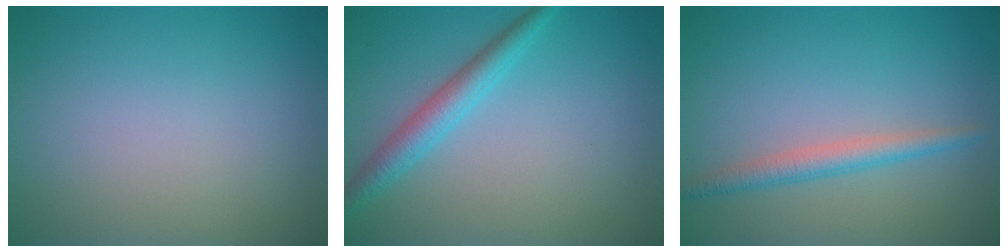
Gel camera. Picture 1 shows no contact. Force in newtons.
{"total": 2.9, "press": 2.9, "slide": 0.1}
{"total": 2.3, "press": 2.3, "slide": 0.1}